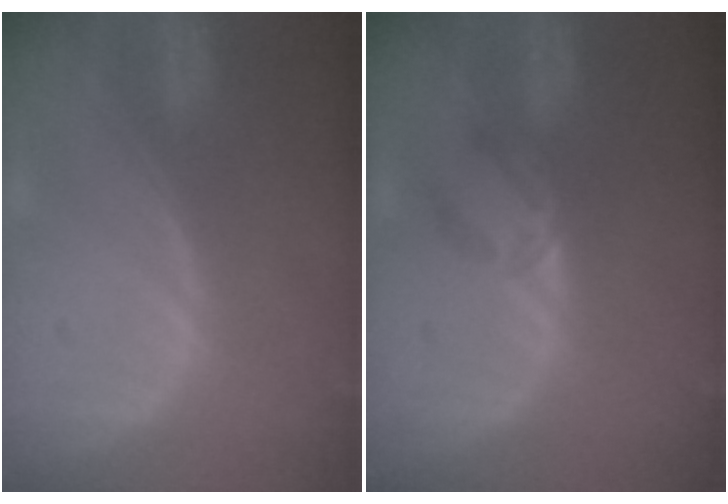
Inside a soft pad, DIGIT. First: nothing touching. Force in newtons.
{"total": 2.9, "press": 2.7, "slide": 1.0}